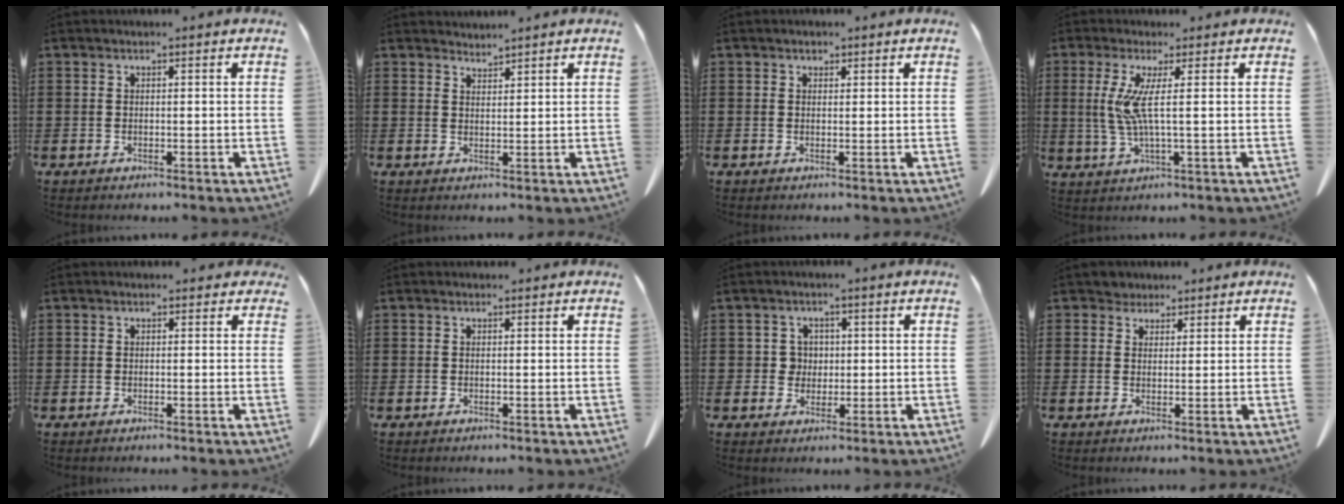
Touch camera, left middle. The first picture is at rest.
{"total": 1.8, "force": [1.8, -0.1, -0.2], "torque": [0.000, -0.001, 0.035]}
{"total": 0.6, "force": [0.5, 0.3, 0.2], "torque": [0.002, -0.002, 0.007]}
{"total": 6.3, "force": [1.0, -0.1, 6.2], "torque": [-0.143, -0.020, 0.009]}
{"total": 0.5, "force": [0.2, 0.4, 0.2], "torque": [-0.006, 0.005, 0.003]}
{"total": 0.0}
{"total": 2.9, "force": [0.5, 2.7, 1.0], "torque": [-0.024, 0.007, 0.005]}
{"total": 2.3, "force": [1.9, 1.2, 0.0], "torque": [-0.009, 0.007, 0.037]}